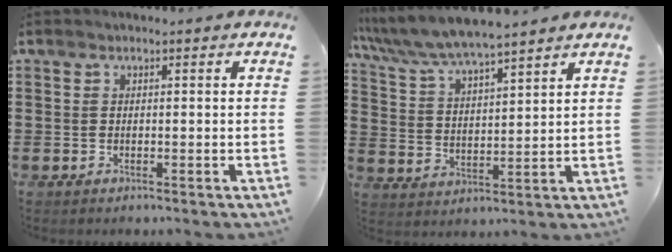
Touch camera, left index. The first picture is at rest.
{"total": 6.1, "force": [5.6, 0.0, 2.2], "torque": [-0.068, -0.030, 0.097]}